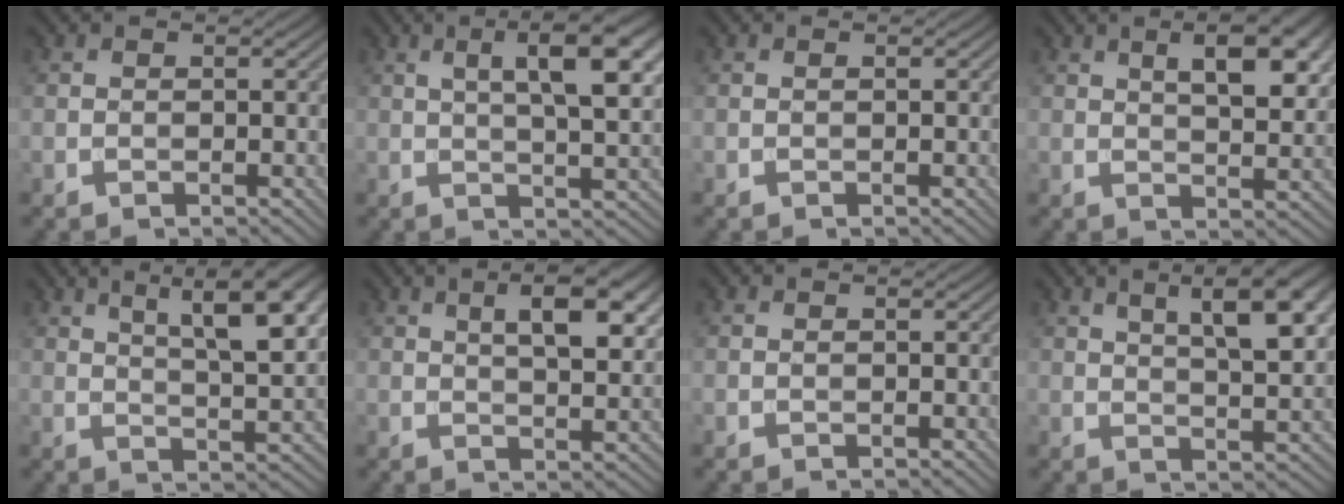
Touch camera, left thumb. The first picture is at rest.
{"total": 9.1, "force": [2.8, 2.2, 8.4], "torque": [-0.125, 0.013, 0.043]}
{"total": 0.0}
{"total": 8.2, "force": [3.0, 3.1, 6.9], "torque": [-0.102, 0.009, 0.044]}
{"total": 12.9, "force": [6.1, 3.9, 10.7], "torque": [-0.146, 0.015, 0.086]}
{"total": 7.6, "force": [2.7, 2.7, 6.6], "torque": [-0.099, 0.008, 0.040]}
{"total": 0.0}
{"total": 10.1, "force": [4.3, 3.0, 8.7], "torque": [-0.125, 0.011, 0.059]}